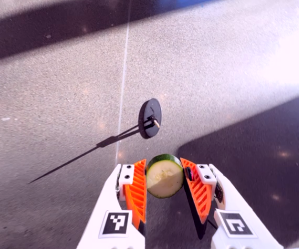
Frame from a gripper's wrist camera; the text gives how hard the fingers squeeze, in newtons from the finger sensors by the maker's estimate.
{"total": 12.5, "left": 12.9, "right": 12.0}